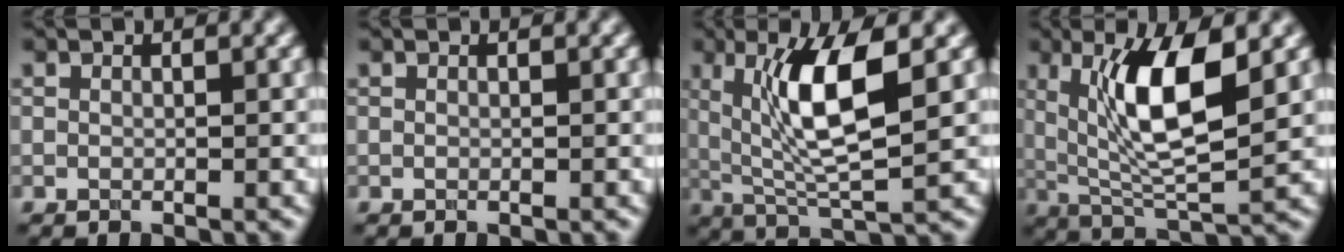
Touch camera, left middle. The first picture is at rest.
{"total": 0.0}
{"total": 7.7, "force": [1.6, 1.8, 7.3], "torque": [-0.131, -0.006, 0.044]}
{"total": 8.4, "force": [2.0, 2.3, 7.8], "torque": [-0.136, -0.009, 0.051]}